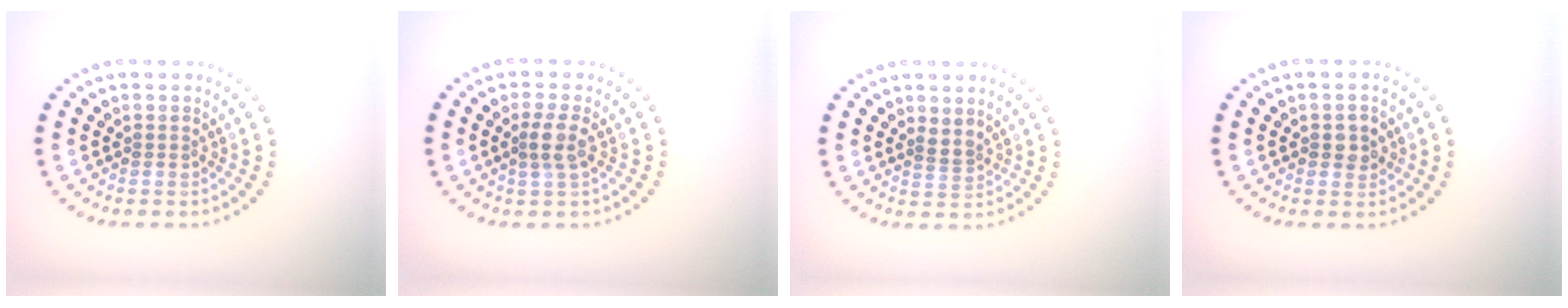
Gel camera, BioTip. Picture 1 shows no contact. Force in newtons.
{"total": 2.0, "press": 1.7, "slide": 1.1}
{"total": 1.3, "press": 0.8, "slide": 0.9}
{"total": 1.8, "press": 1.8, "slide": 0.2}